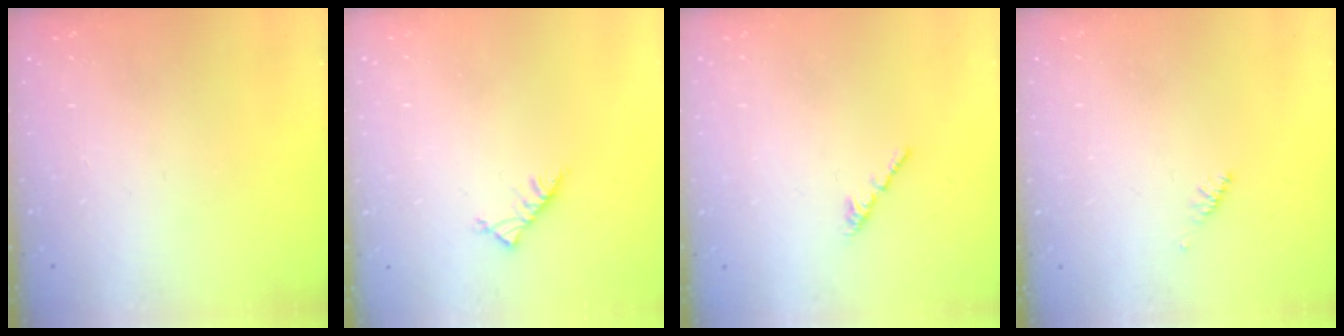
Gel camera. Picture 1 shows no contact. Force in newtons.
{"total": 4.2, "press": 4.1, "slide": 0.7}
{"total": 1.3, "press": 1.2, "slide": 0.4}
{"total": 2.4, "press": 2.3, "slide": 0.7}